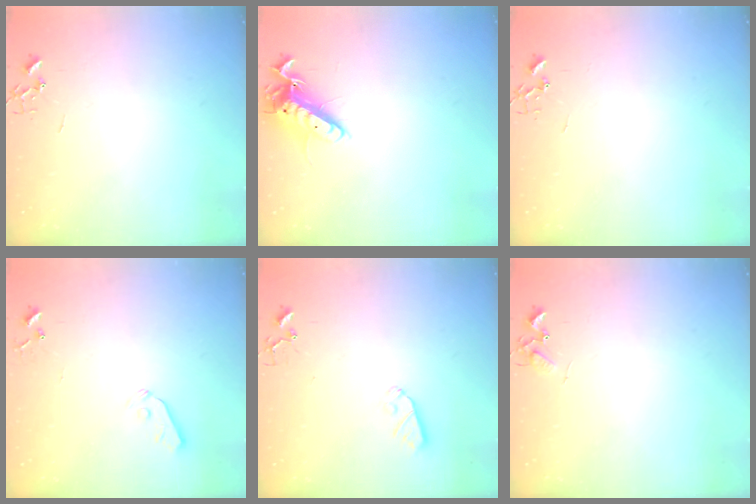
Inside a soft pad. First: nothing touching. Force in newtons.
{"total": 12.2, "press": 12.1, "slide": 1.4}
{"total": 0.0}
{"total": 3.8, "press": 3.7, "slide": 0.7}
{"total": 5.4, "press": 5.4, "slide": 0.4}
{"total": 5.9, "press": 5.9, "slide": 0.3}